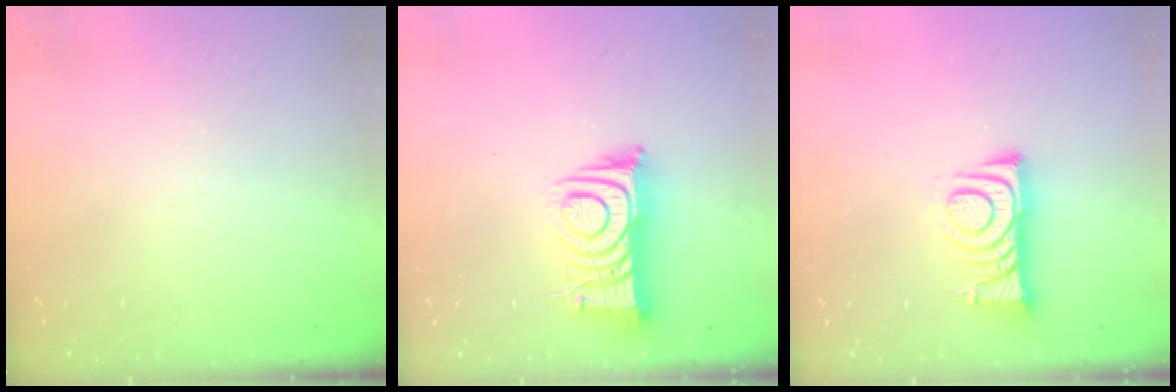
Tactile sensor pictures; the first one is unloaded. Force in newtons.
{"total": 9.9, "press": 9.9, "slide": 1.0}
{"total": 7.6, "press": 7.6, "slide": 0.7}